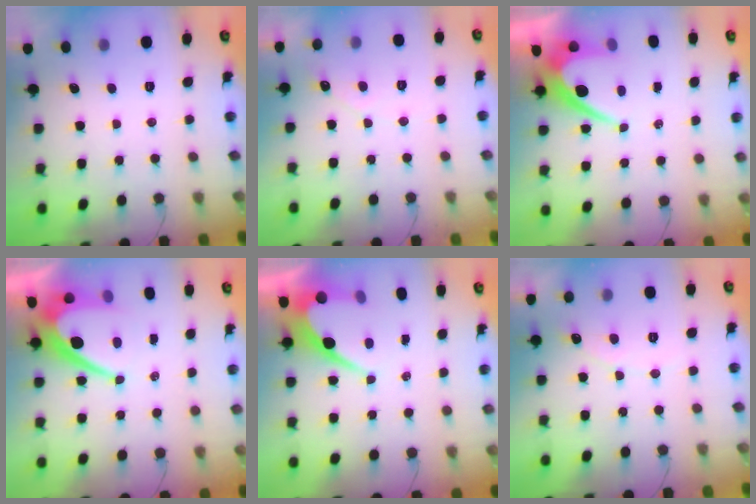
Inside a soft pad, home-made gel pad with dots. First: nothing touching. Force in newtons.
{"total": 3.2, "press": 3.2, "slide": 0.1}
{"total": 7.9, "press": 7.8, "slide": 0.5}
{"total": 12.4, "press": 12.4, "slide": 0.8}
{"total": 8.8, "press": 8.8, "slide": 0.7}
{"total": 4.5, "press": 4.5, "slide": 0.4}